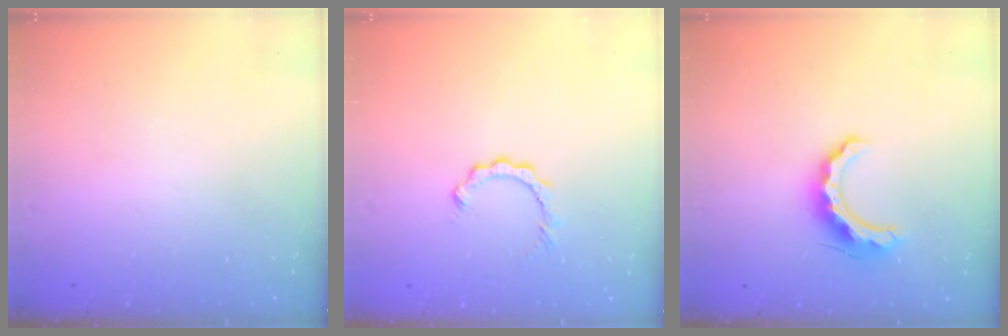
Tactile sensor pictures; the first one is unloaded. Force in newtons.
{"total": 2.3, "press": 2.3, "slide": 0.3}
{"total": 11.2, "press": 11.2, "slide": 0.9}